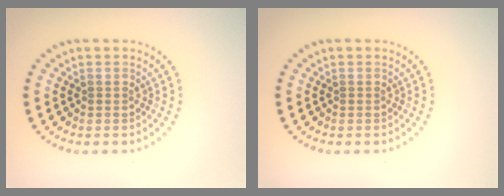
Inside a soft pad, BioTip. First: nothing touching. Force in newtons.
{"total": 0.0}